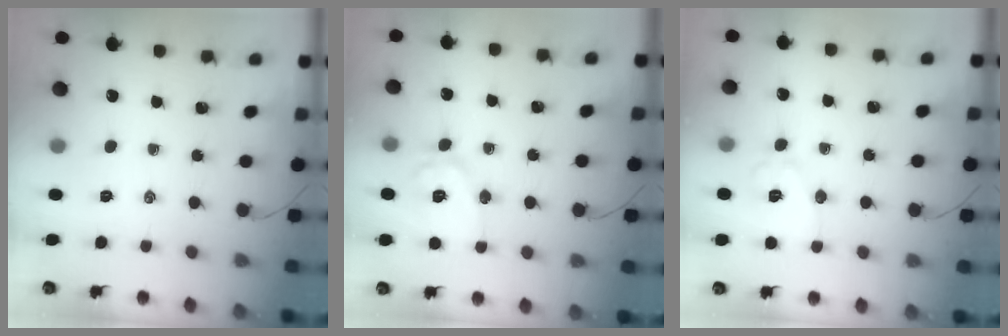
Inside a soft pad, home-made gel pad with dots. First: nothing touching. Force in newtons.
{"total": 10.6, "press": 10.6, "slide": 0.7}
{"total": 7.8, "press": 7.8, "slide": 0.4}